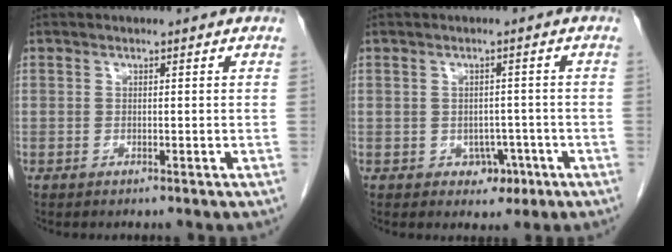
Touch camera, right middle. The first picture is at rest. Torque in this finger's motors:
{"motor_torque": [0.40, -0.24, -0.01, 0.00]}